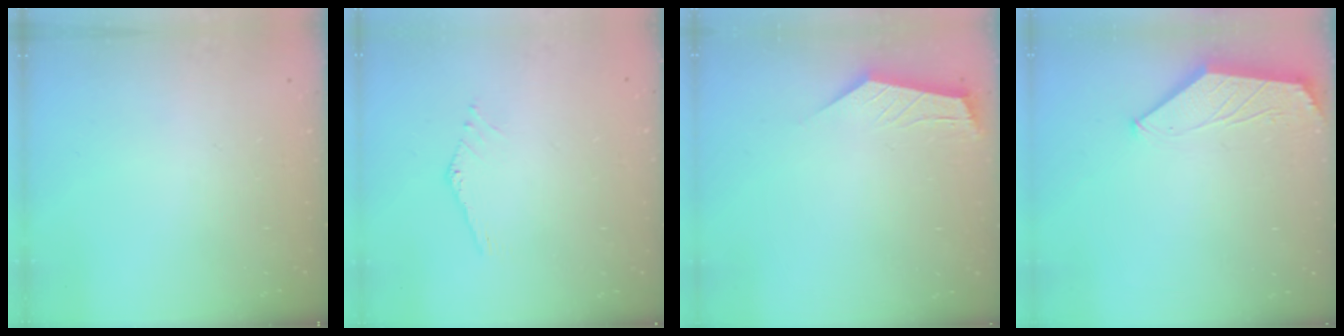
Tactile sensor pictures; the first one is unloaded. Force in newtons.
{"total": 1.5, "press": 1.5, "slide": 0.0}
{"total": 2.5, "press": 2.4, "slide": 0.3}
{"total": 1.7, "press": 1.6, "slide": 0.4}